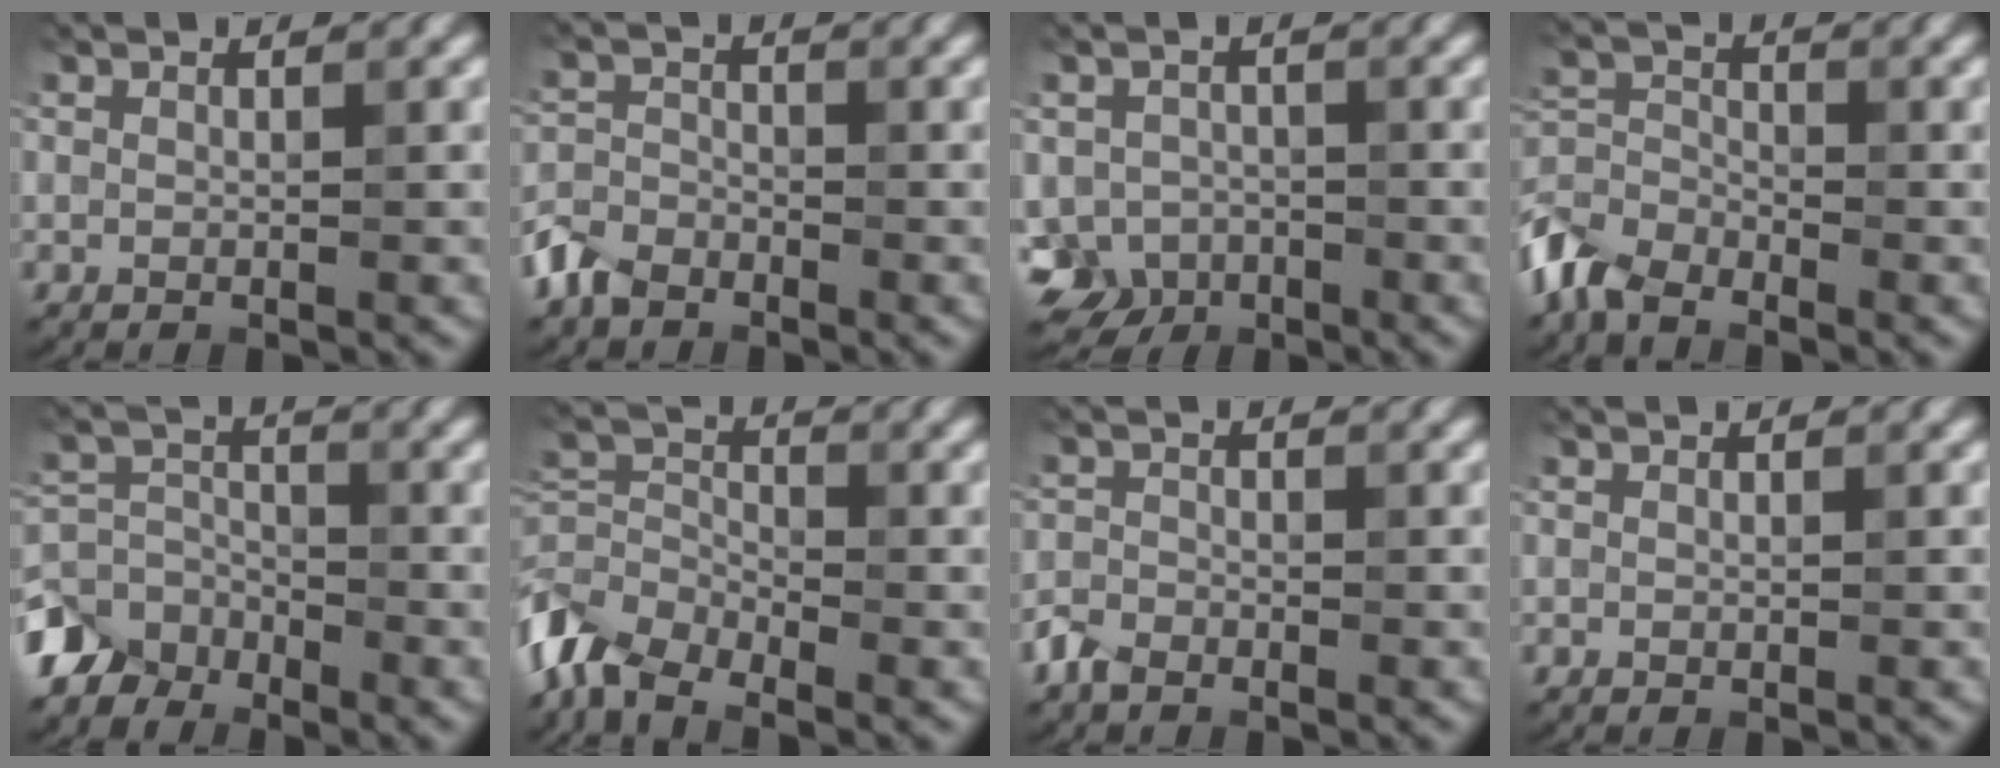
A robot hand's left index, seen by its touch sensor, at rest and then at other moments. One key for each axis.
{"total": 3.2, "fx": -2.4, "fy": 1.8, "fz": 0.9, "tx": -0.019, "ty": 0.003, "tz": -0.060}
{"total": 4.5, "fx": -2.4, "fy": 3.5, "fz": 1.6, "tx": -0.027, "ty": -0.008, "tz": -0.046}
{"total": 4.9, "fx": -3.9, "fy": 2.1, "fz": 1.9, "tx": -0.047, "ty": 0.003, "tz": -0.097}
{"total": 4.9, "fx": -4.1, "fy": 2.6, "fz": 0.6, "tx": -0.001, "ty": 0.002, "tz": -0.083}
{"total": 5.8, "fx": -4.3, "fy": 2.8, "fz": 2.8, "tx": -0.059, "ty": 0.002, "tz": -0.101}
{"total": 2.1, "fx": -1.7, "fy": 1.1, "fz": 0.6, "tx": -0.013, "ty": 0.003, "tz": -0.041}
{"total": 0.0}